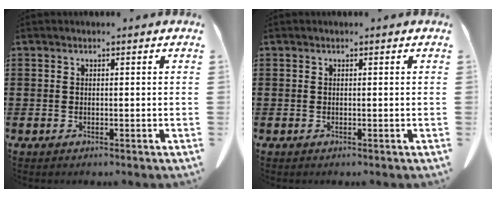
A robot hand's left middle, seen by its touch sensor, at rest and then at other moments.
{"total": 0.0}